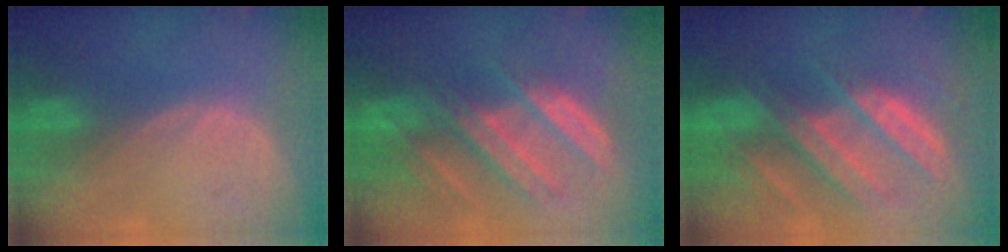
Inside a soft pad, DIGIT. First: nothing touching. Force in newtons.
{"total": 9.2, "press": 8.2, "slide": 4.1}
{"total": 9.6, "press": 8.5, "slide": 4.5}